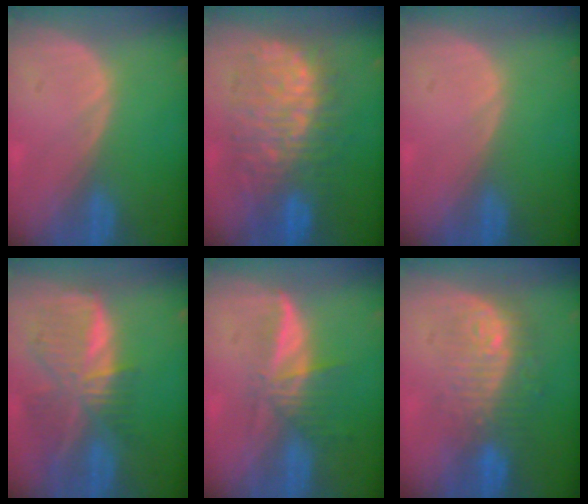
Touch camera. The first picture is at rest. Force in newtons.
{"total": 11.9, "press": 11.8, "slide": 1.5}
{"total": 0.0}
{"total": 9.1, "press": 8.0, "slide": 4.5}
{"total": 6.0, "press": 5.3, "slide": 2.8}
{"total": 9.0, "press": 8.7, "slide": 2.4}